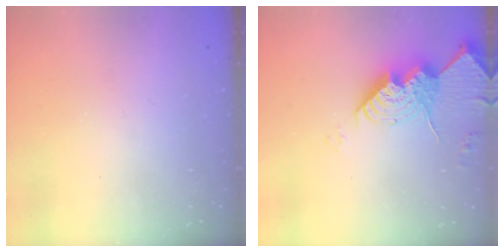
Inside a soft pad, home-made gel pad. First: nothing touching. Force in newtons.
{"total": 15.6, "press": 15.5, "slide": 1.5}